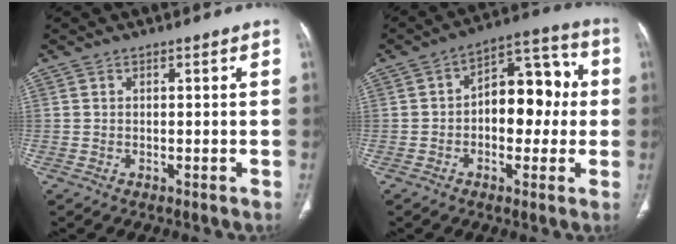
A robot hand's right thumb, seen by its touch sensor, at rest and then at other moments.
{"total": 13.1, "force": [0.1, 8.0, 10.4], "torque": [-0.102, 0.040, -0.007]}